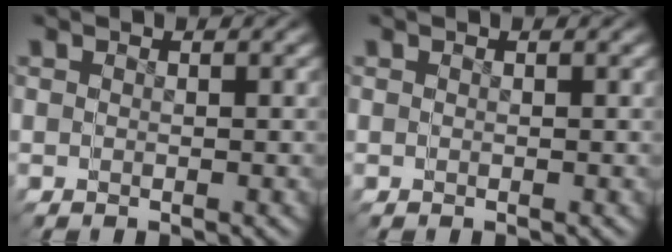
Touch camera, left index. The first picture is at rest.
{"total": 0.0}